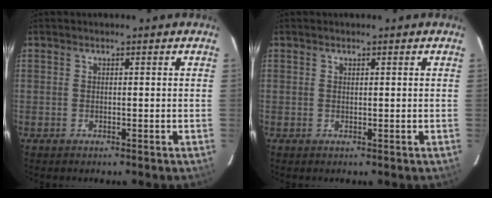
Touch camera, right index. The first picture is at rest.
{"total": 0.0}